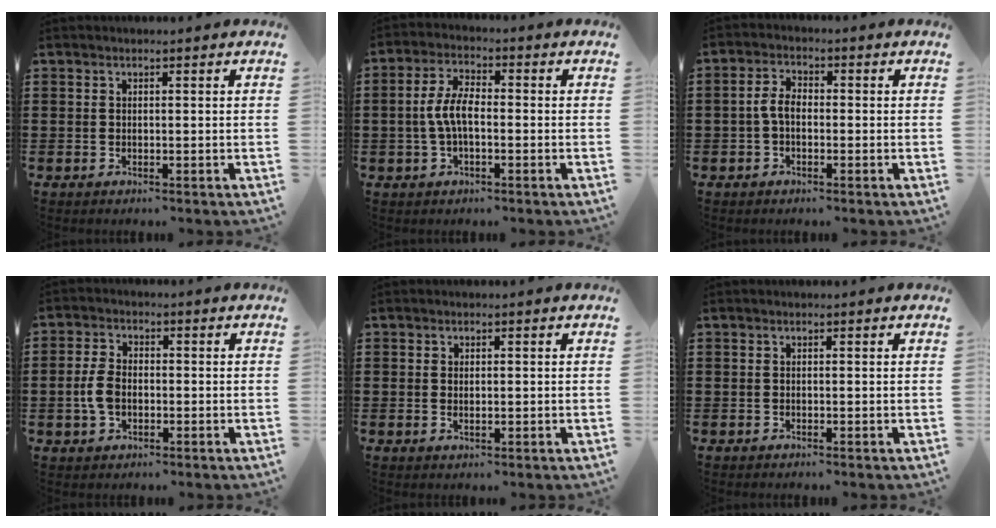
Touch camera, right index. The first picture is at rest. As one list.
[{"total": 5.3, "force": [-0.6, 2.0, 4.9], "torque": [-0.111, -0.002, -0.017]}, {"total": 3.2, "force": [-0.6, 1.5, 2.8], "torque": [-0.070, -0.003, -0.017]}, {"total": 4.1, "force": [-0.7, 2.3, 3.3], "torque": [-0.085, -0.006, -0.018]}, {"total": 0.8, "force": [0.0, 0.2, 0.7], "torque": [-0.016, 0.001, 0.000]}, {"total": 0.0}]